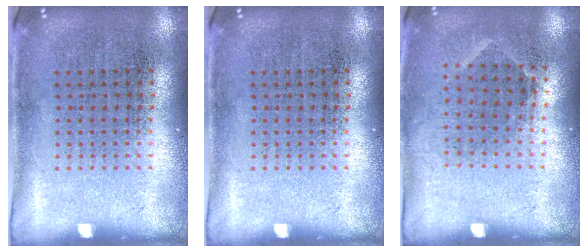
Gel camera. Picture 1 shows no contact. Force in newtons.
{"total": 0.0}
{"total": 0.8, "press": 0.6, "slide": 0.5}